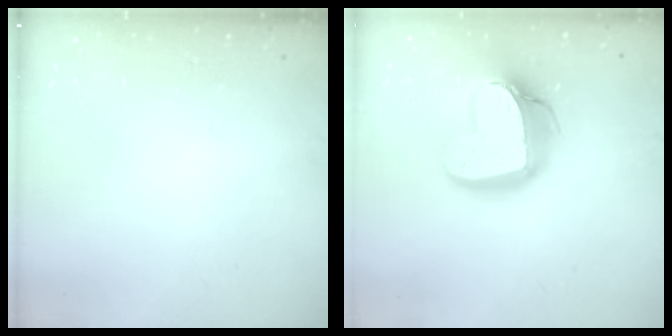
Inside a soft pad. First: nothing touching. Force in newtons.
{"total": 18.9, "press": 18.8, "slide": 1.6}